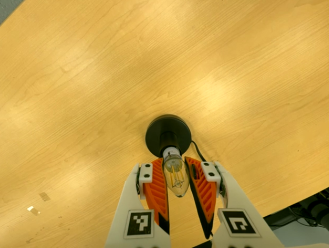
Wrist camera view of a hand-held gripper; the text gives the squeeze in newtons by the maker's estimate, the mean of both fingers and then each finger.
{"total": 16.6, "left": 15.9, "right": 17.2}